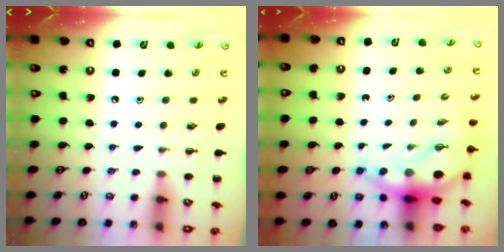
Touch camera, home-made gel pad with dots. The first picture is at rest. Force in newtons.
{"total": 6.8, "press": 6.6, "slide": 1.6}